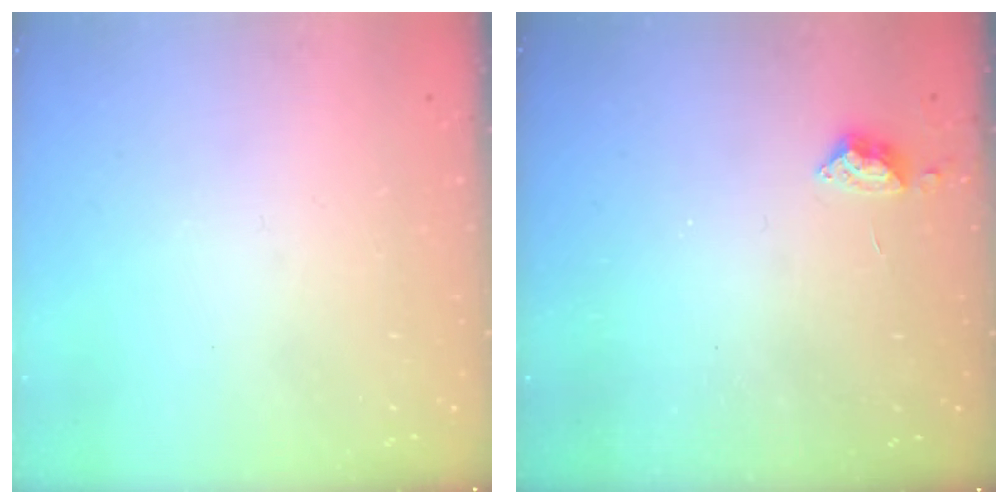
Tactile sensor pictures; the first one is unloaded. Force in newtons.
{"total": 4.7, "press": 4.6, "slide": 0.7}